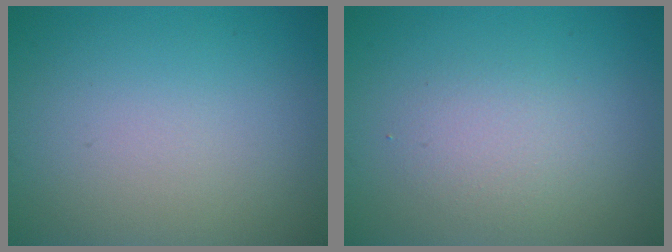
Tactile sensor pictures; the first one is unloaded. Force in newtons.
{"total": 2.0, "press": 2.0, "slide": 0.1}